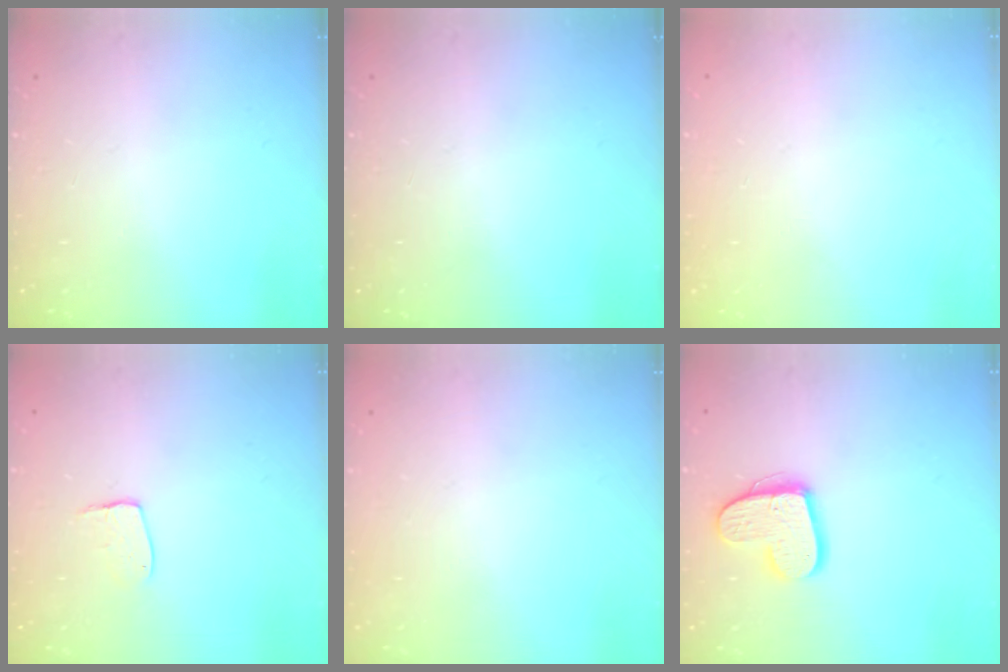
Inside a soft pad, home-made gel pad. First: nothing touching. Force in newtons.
{"total": 0.0}
{"total": 0.0}
{"total": 6.6, "press": 6.6, "slide": 0.4}
{"total": 0.0}
{"total": 13.9, "press": 13.9, "slide": 0.8}